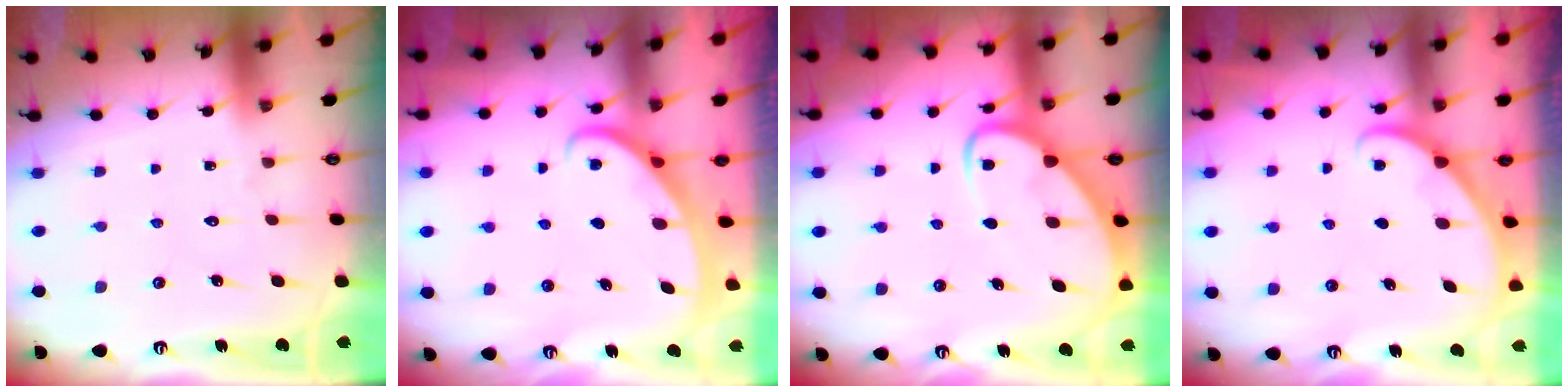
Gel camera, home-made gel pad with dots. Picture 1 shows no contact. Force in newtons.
{"total": 3.1, "press": 3.1, "slide": 0.0}
{"total": 6.0, "press": 6.0, "slide": 0.6}
{"total": 2.8, "press": 2.8, "slide": 0.2}